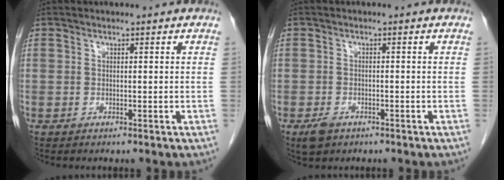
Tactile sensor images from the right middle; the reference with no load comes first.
{"total": 2.6, "force": [-1.6, 1.5, 1.3], "torque": [-0.029, -0.001, -0.021]}